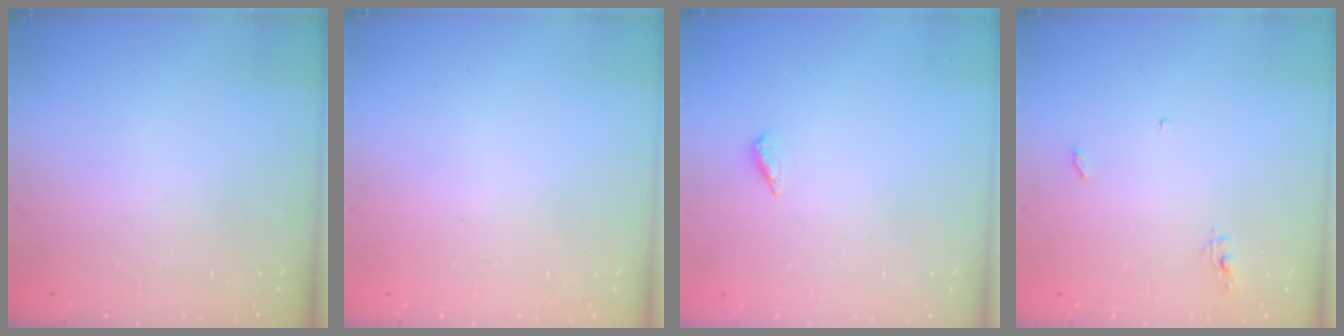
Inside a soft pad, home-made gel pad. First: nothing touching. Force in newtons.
{"total": 0.9, "press": 0.9, "slide": 0.0}
{"total": 2.6, "press": 2.2, "slide": 1.3}
{"total": 4.1, "press": 4.1, "slide": 0.3}